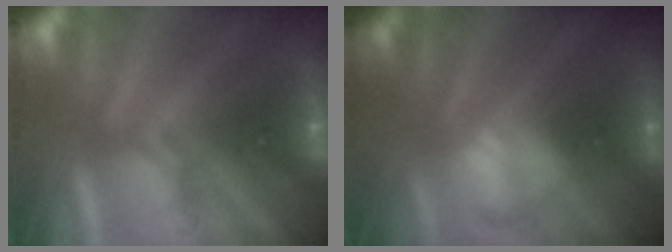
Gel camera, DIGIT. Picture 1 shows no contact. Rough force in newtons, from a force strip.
{"total": 2.3}